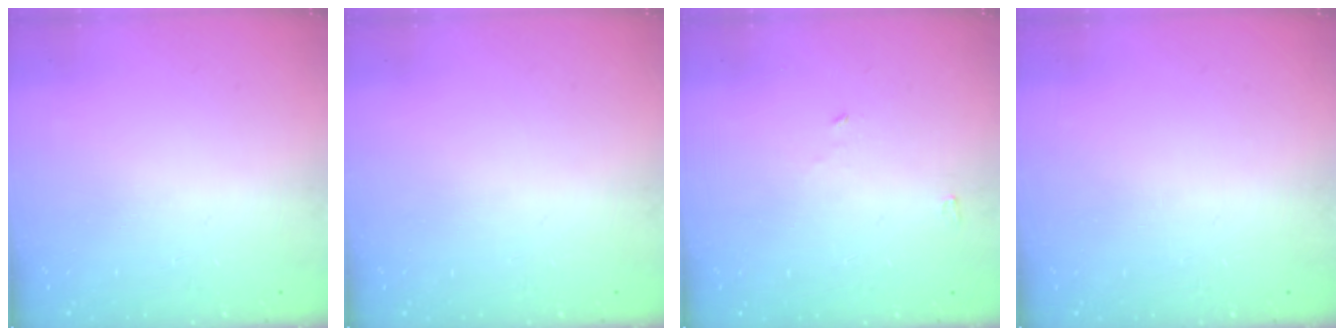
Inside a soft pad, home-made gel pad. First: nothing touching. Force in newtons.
{"total": 0.0}
{"total": 2.7, "press": 2.7, "slide": 0.3}
{"total": 0.0}